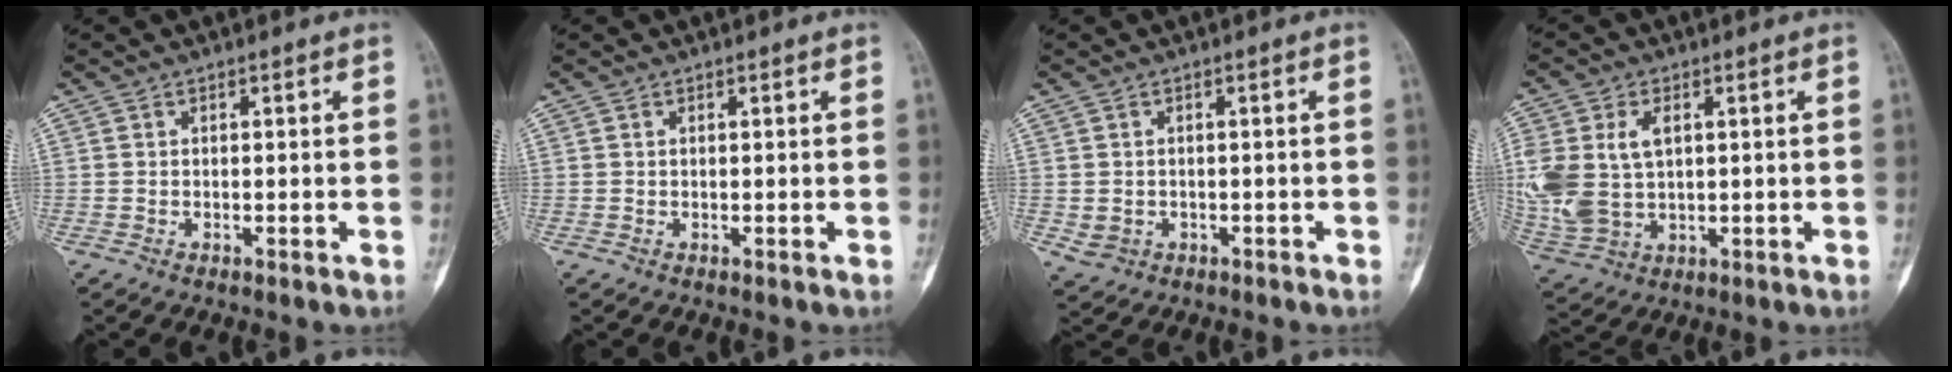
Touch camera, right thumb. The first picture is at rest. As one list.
[{"total": 0.0}, {"total": 2.8, "force": [-0.7, 2.4, 1.2], "torque": [-0.021, 0.007, 0.001]}, {"total": 14.6, "force": [2.2, 9.8, 10.6], "torque": [-0.252, -0.001, 0.056]}]